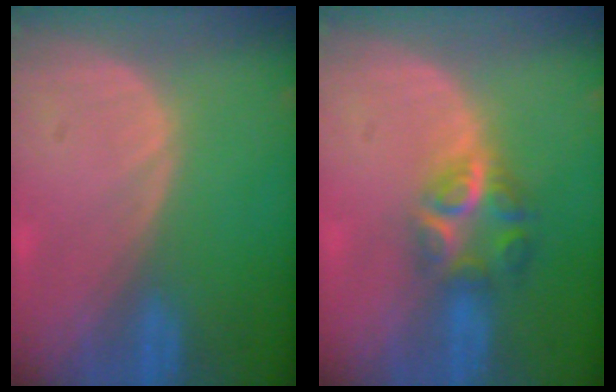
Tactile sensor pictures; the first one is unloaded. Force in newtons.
{"total": 5.9, "press": 5.4, "slide": 2.5}